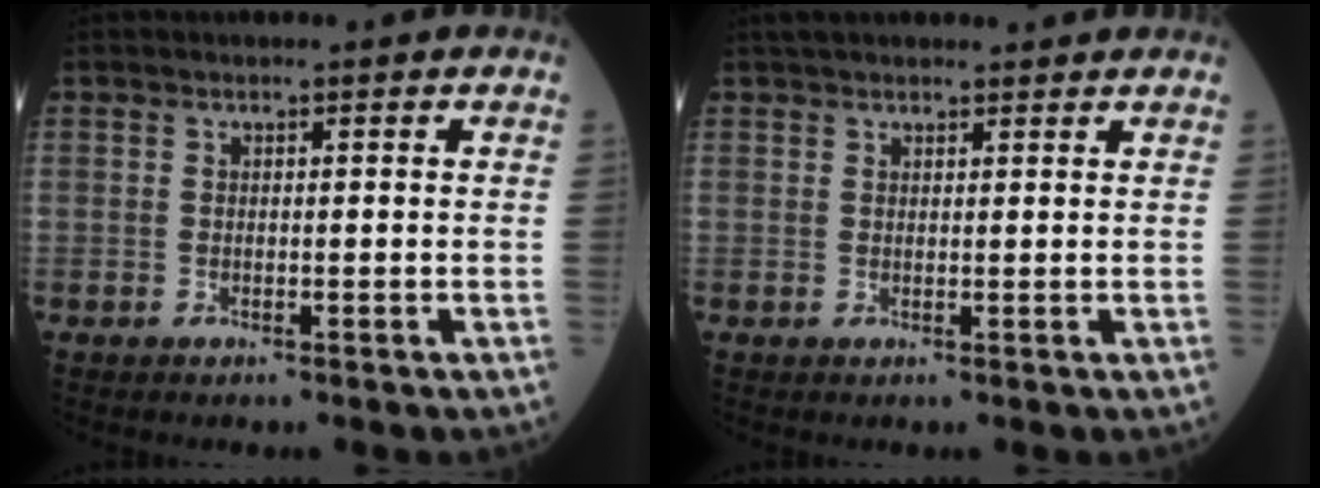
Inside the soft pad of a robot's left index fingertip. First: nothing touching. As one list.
[{"total": 6.7, "force": [6.0, 1.7, 2.3], "torque": [-0.028, 0.035, 0.087]}]